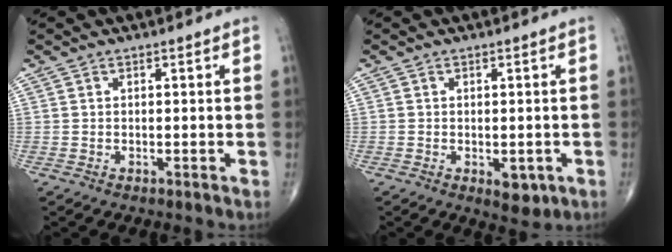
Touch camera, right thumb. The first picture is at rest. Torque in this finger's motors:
{"motor_torque": [2.21, 0.34, 0.60, -0.95, 0.04]}